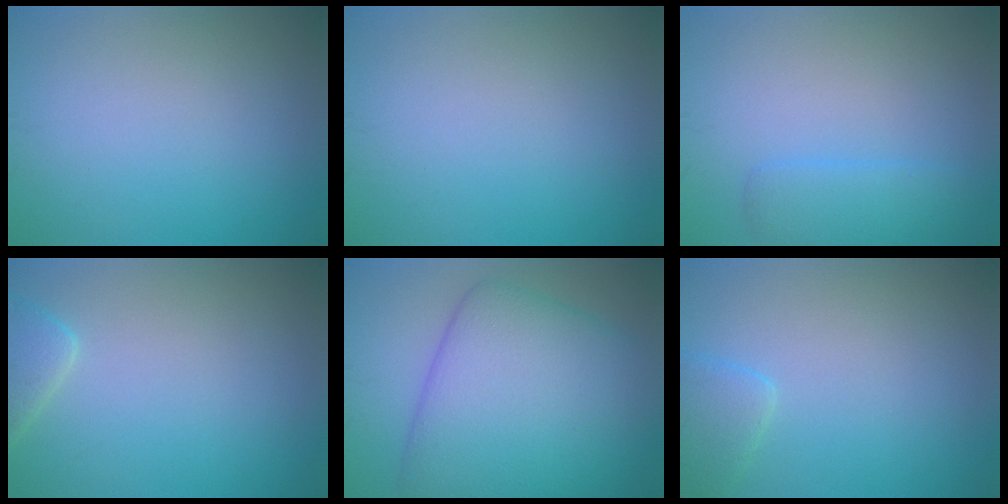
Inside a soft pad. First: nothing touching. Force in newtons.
{"total": 0.0}
{"total": 2.7, "press": 2.7, "slide": 0.1}
{"total": 2.4, "press": 2.4, "slide": 0.3}
{"total": 12.3, "press": 12.3, "slide": 0.3}
{"total": 1.9, "press": 1.9, "slide": 0.1}